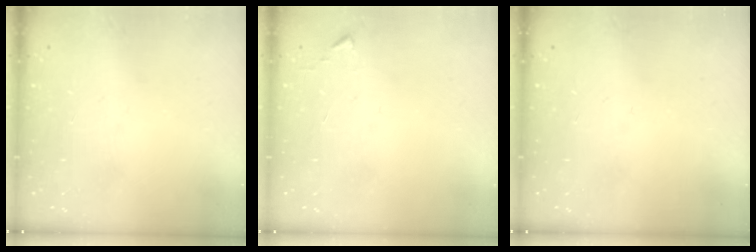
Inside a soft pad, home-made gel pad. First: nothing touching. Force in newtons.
{"total": 2.7, "press": 2.7, "slide": 0.5}
{"total": 0.0}